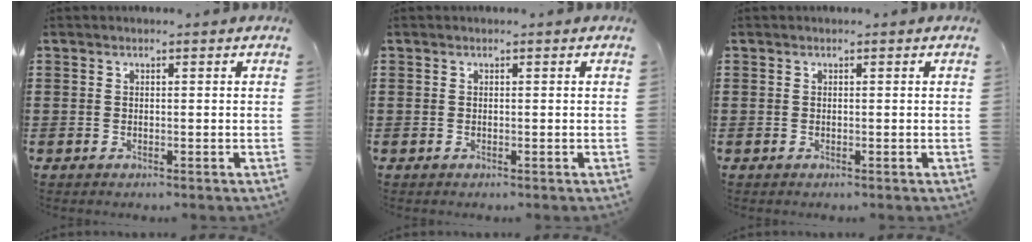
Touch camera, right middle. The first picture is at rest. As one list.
[{"total": 0.0}, {"total": 0.0}]